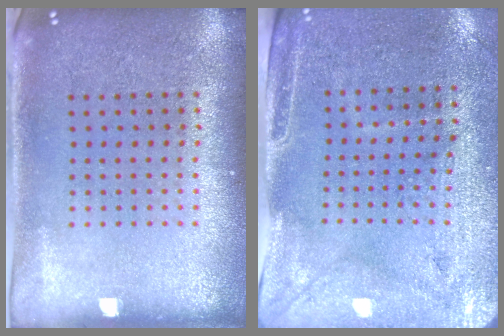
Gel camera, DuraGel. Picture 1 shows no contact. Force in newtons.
{"total": 3.0, "press": 2.6, "slide": 1.5}